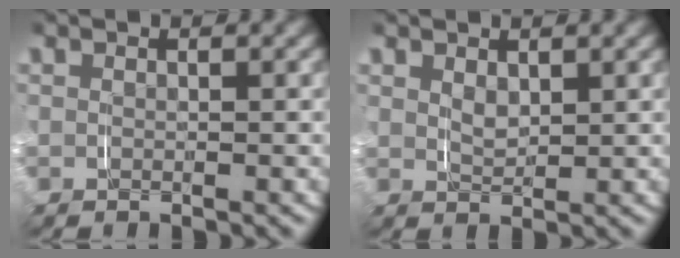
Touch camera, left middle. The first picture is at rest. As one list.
[{"total": 1.5, "force": [1.0, 0.7, 0.9], "torque": [-0.021, -0.011, 0.024]}]